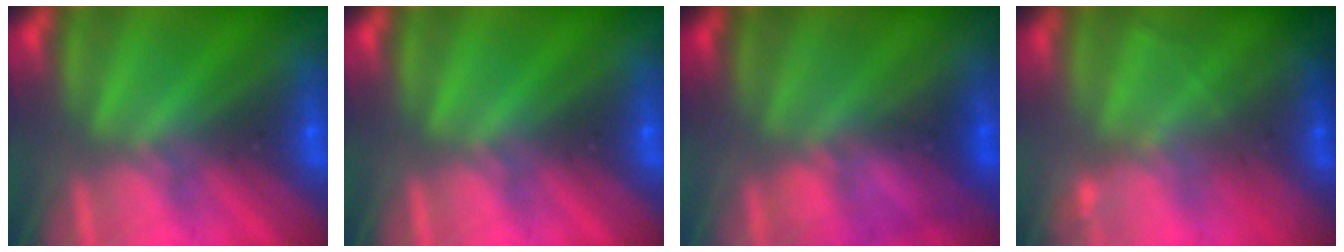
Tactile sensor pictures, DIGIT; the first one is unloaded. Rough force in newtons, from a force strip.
{"total": 0.0}
{"total": 5.3}
{"total": 2.0}